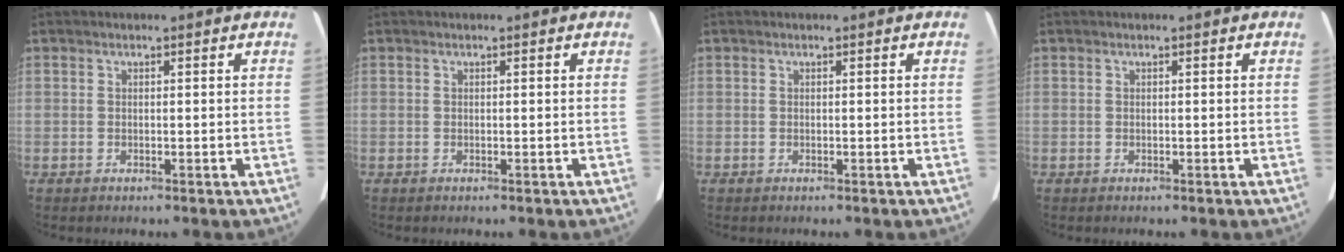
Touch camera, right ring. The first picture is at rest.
{"total": 0.0}
{"total": 0.0}
{"total": 0.0}